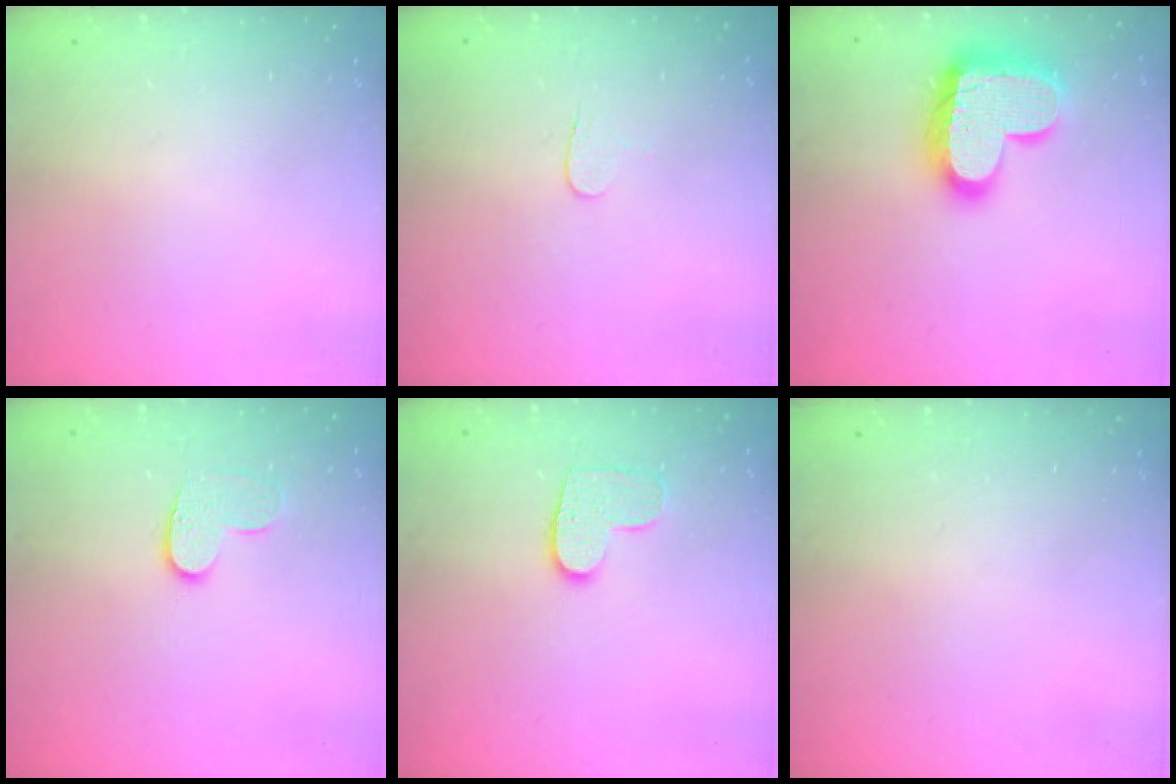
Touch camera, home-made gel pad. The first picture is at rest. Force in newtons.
{"total": 3.9, "press": 3.8, "slide": 0.4}
{"total": 18.7, "press": 18.7, "slide": 1.2}
{"total": 6.4, "press": 6.4, "slide": 0.4}
{"total": 8.4, "press": 8.4, "slide": 0.4}
{"total": 0.0}